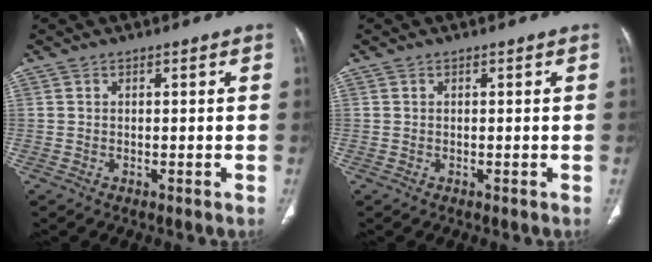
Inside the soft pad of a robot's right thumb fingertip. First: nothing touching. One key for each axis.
{"total": 0.0}